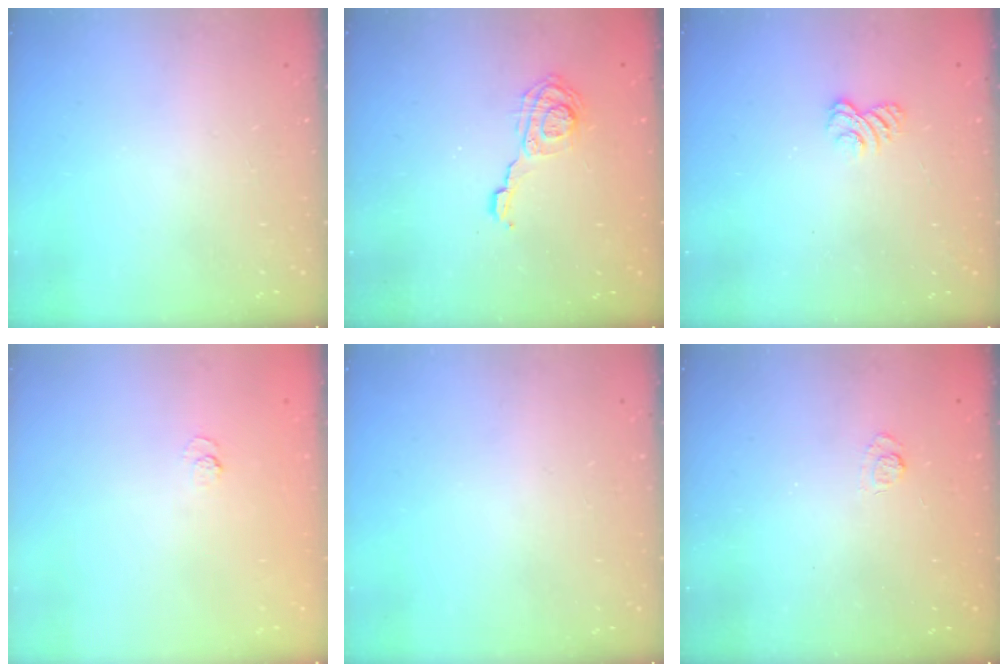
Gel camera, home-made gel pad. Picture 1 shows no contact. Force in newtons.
{"total": 7.7, "press": 7.7, "slide": 0.2}
{"total": 2.9, "press": 2.6, "slide": 1.3}
{"total": 2.0, "press": 1.5, "slide": 1.3}
{"total": 0.0}
{"total": 2.9, "press": 2.5, "slide": 1.5}